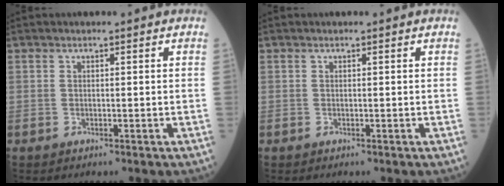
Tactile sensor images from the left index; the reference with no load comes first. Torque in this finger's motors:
{"motor_torque": [0.03, 0.06, 0.00, 0.00]}